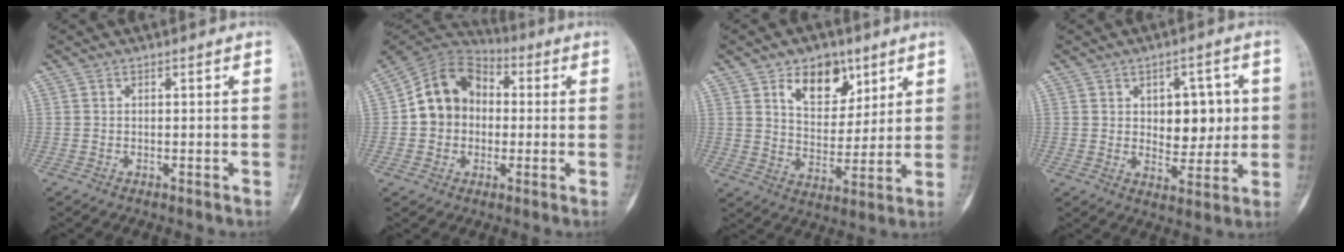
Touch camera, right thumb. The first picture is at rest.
{"total": 13.1, "force": [0.0, 11.0, 7.2], "torque": [-0.094, 0.034, -0.014]}
{"total": 11.5, "force": [6.2, 7.3, 6.4], "torque": [-0.058, -0.033, 0.103]}
{"total": 9.7, "force": [1.4, 6.2, 7.3], "torque": [-0.049, -0.006, 0.026]}